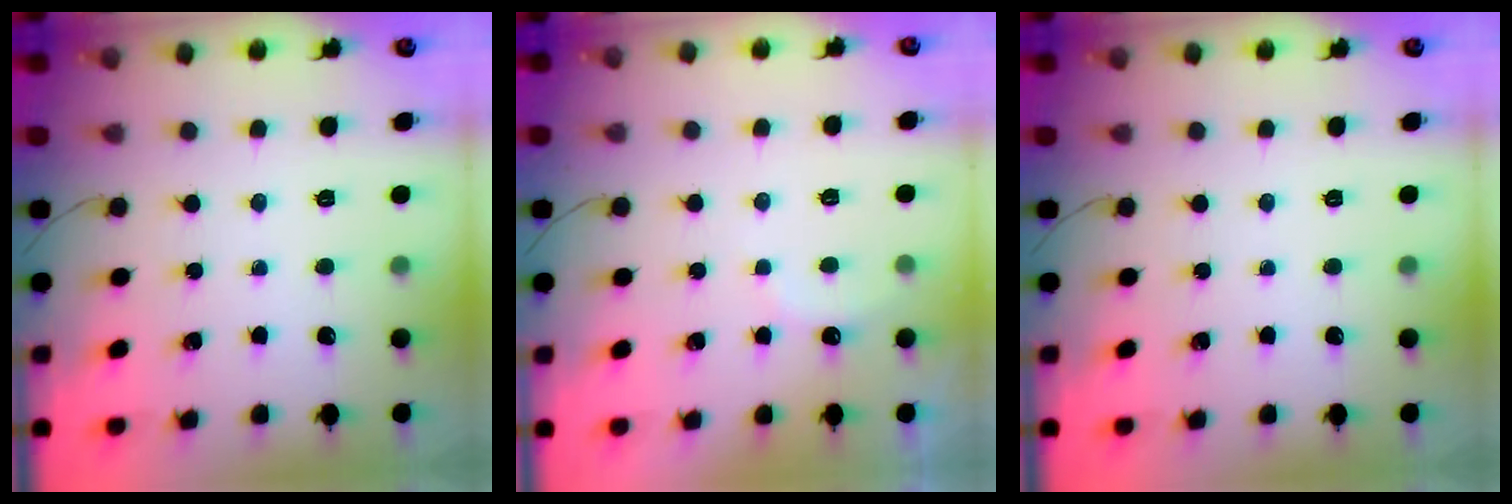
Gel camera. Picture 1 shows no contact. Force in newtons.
{"total": 4.7, "press": 4.6, "slide": 1.0}
{"total": 0.0}